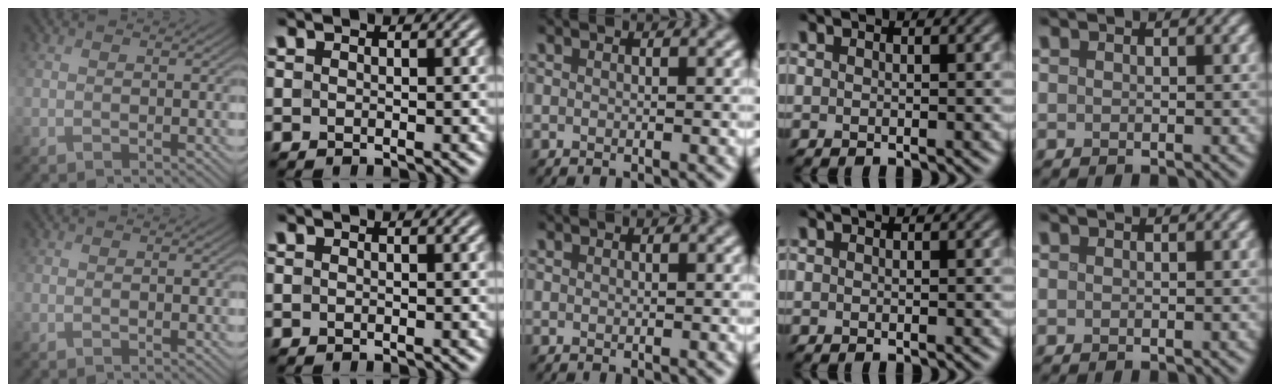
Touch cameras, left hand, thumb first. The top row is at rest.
{"thumb": {"total": 0.9, "force": [-0.3, 0.5, 0.7], "torque": [-0.010, 0.001, -0.004]}}